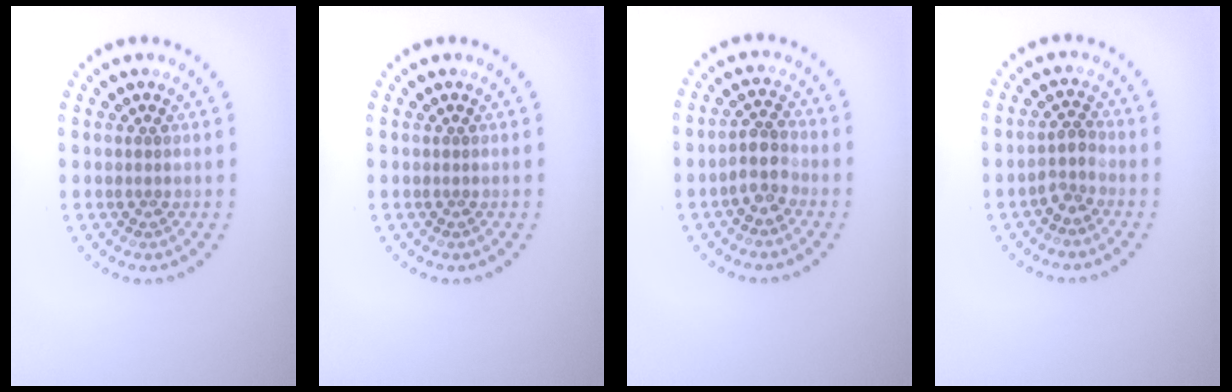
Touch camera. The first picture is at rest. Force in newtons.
{"total": 0.0}
{"total": 2.5, "press": 2.2, "slide": 1.2}
{"total": 1.9, "press": 1.4, "slide": 1.2}